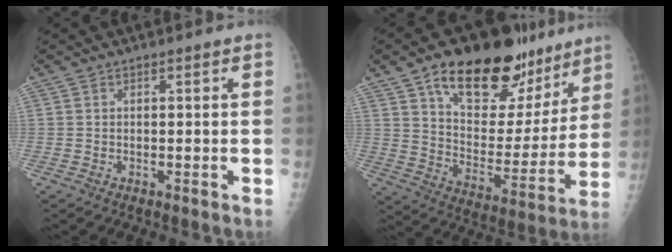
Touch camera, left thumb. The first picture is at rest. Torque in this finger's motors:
{"motor_torque": [0.56, 0.57, 1.27, -1.50, 0.20]}